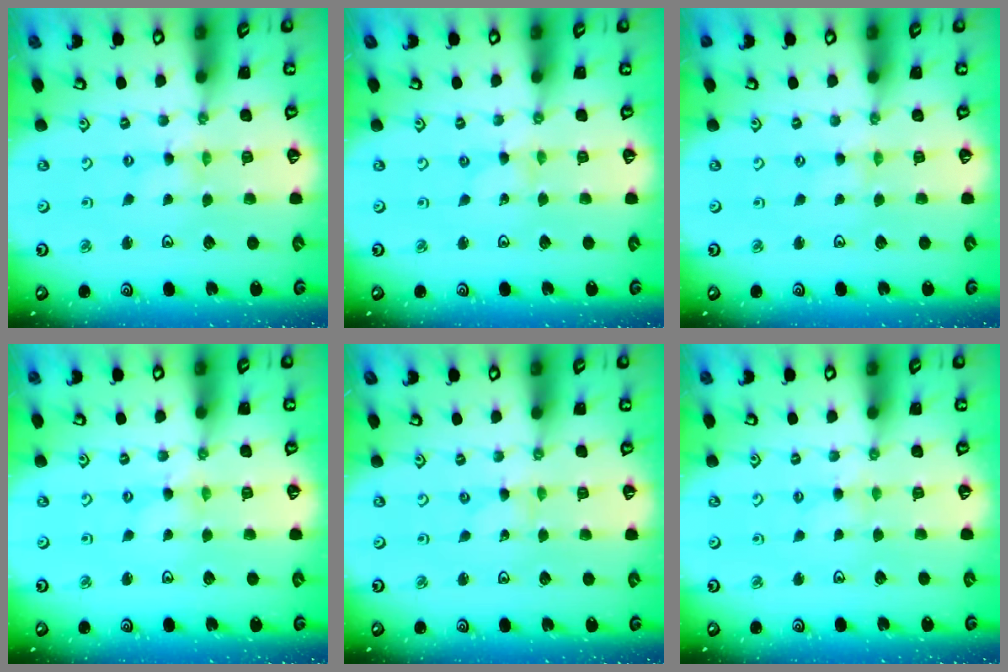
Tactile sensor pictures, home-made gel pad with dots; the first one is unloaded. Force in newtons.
{"total": 0.0}
{"total": 0.5, "press": 0.5, "slide": 0.2}
{"total": 1.2, "press": 1.1, "slide": 0.2}
{"total": 0.0}
{"total": 2.7, "press": 2.6, "slide": 0.4}